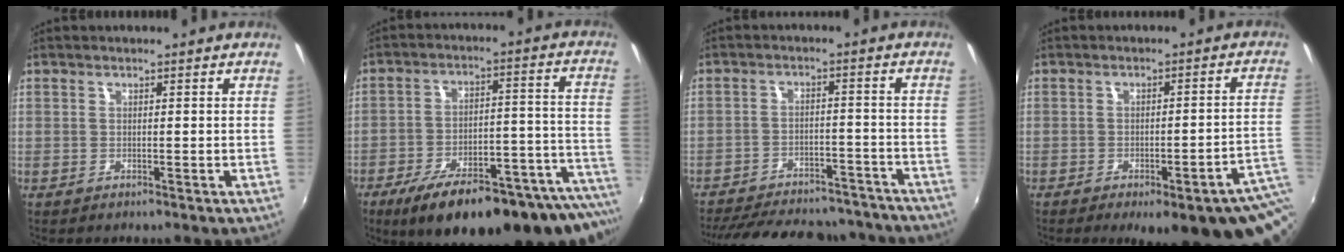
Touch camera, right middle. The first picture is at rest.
{"total": 27.2, "force": [-21.4, 5.6, 15.7], "torque": [-0.212, -0.037, -0.296]}
{"total": 24.9, "force": [-21.6, 8.3, 9.1], "torque": [-0.191, 0.023, -0.271]}
{"total": 18.3, "force": [-10.3, 4.9, 14.3], "torque": [-0.151, -0.022, -0.112]}